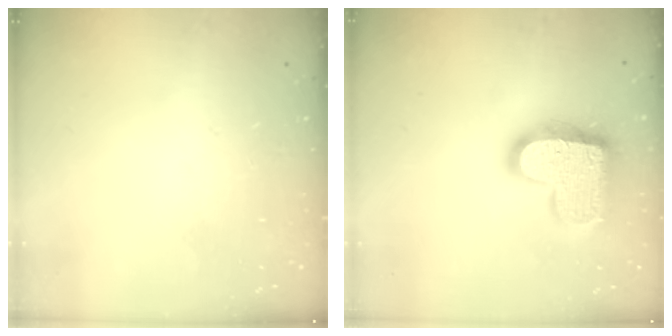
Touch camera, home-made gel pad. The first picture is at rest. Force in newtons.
{"total": 19.0, "press": 19.0, "slide": 1.1}